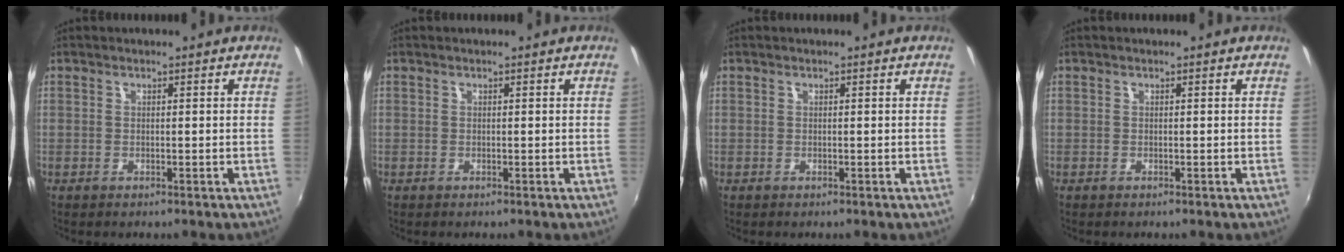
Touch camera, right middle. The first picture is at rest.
{"total": 0.0}
{"total": 0.0}
{"total": 0.0}